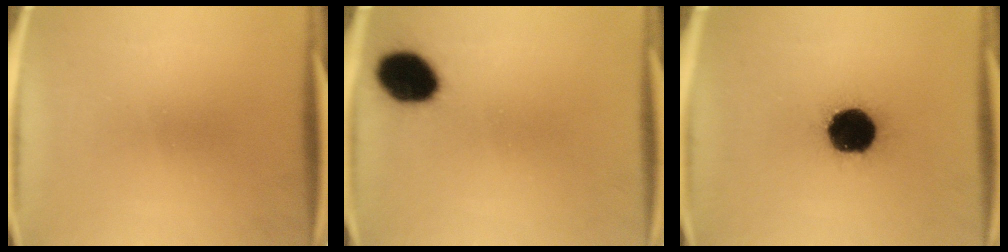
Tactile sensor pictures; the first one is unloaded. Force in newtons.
{"total": 12.0}
{"total": 19.7}